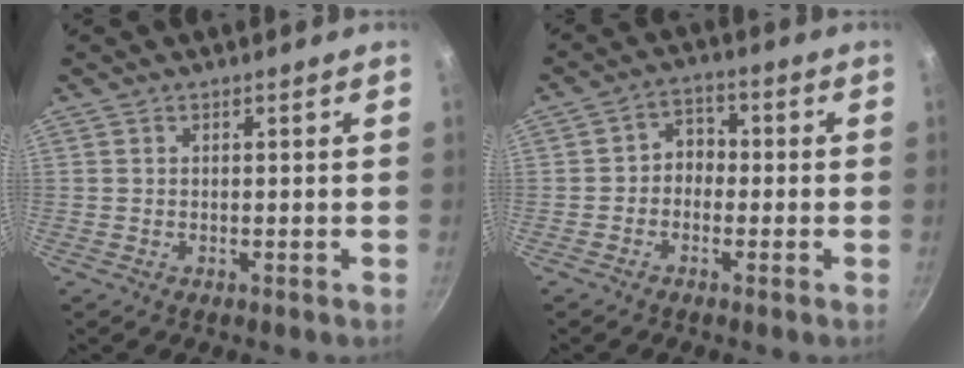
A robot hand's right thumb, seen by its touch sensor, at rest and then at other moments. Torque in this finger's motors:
{"motor_torque": [-0.50, -0.11, 0.01, 0.16, 0.04]}